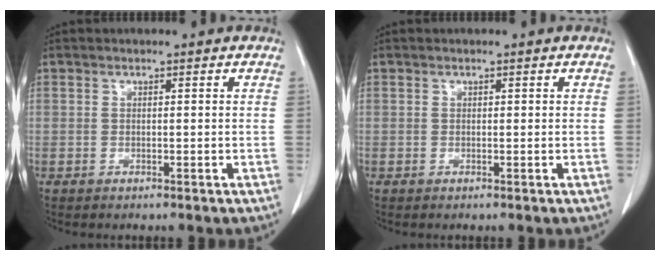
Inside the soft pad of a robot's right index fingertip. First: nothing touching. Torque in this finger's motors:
{"motor_torque": [-0.28, 0.01, -0.02, -0.01]}